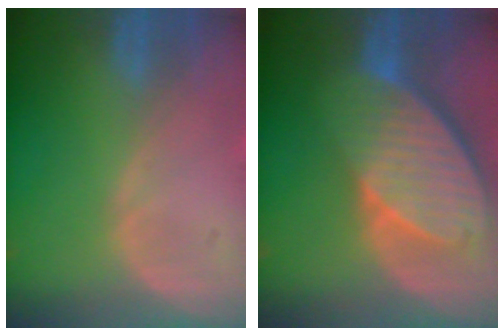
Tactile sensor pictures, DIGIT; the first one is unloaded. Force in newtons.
{"total": 10.2, "press": 8.8, "slide": 5.2}